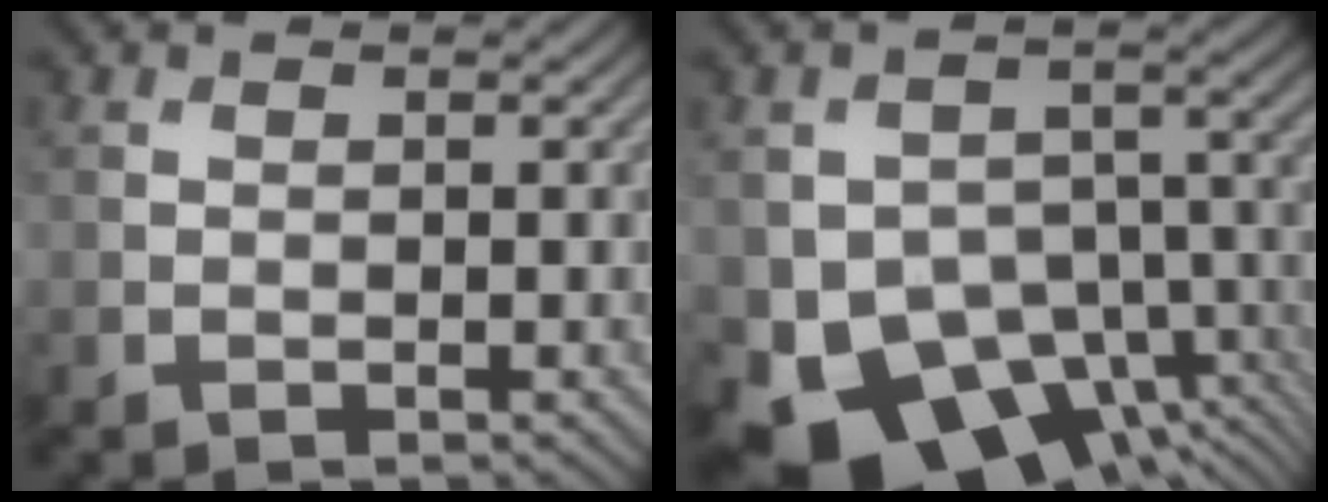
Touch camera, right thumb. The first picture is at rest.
{"total": 13.2, "force": [-7.4, 8.1, 7.3], "torque": [-0.129, -0.029, -0.125]}